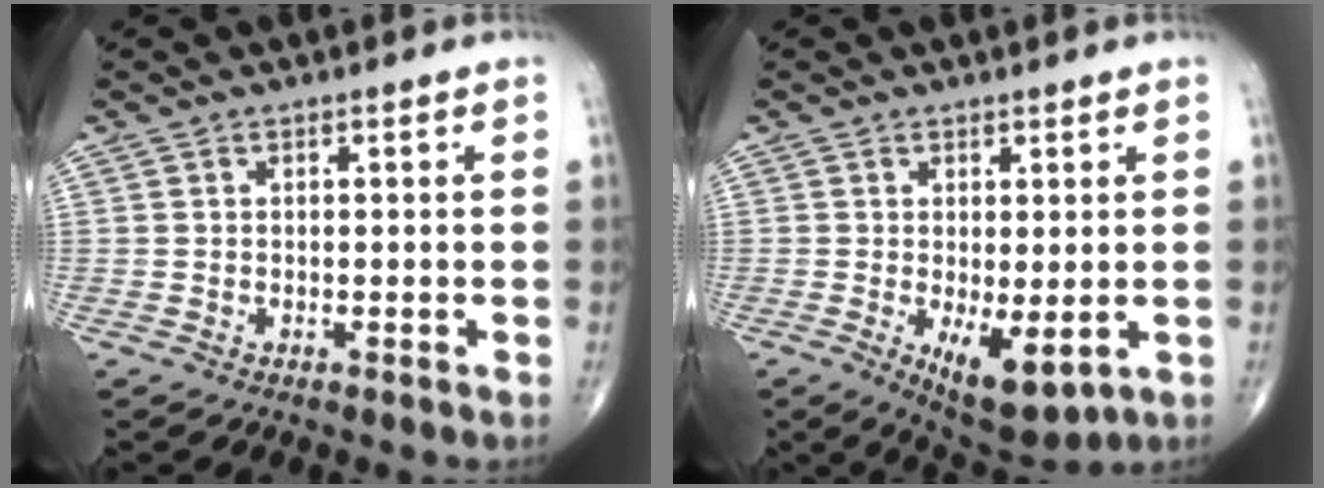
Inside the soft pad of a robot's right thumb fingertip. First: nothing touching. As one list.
[{"total": 8.4, "force": [-1.8, 3.5, 7.4], "torque": [-0.106, -0.022, -0.016]}]